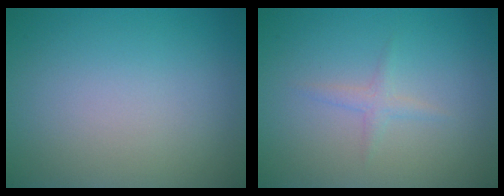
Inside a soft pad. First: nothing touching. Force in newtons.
{"total": 1.1, "press": 1.1, "slide": 0.0}